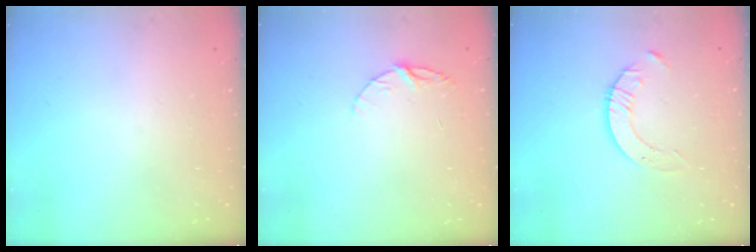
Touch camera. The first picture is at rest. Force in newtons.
{"total": 6.0, "press": 6.0, "slide": 0.6}
{"total": 3.5, "press": 3.4, "slide": 0.4}